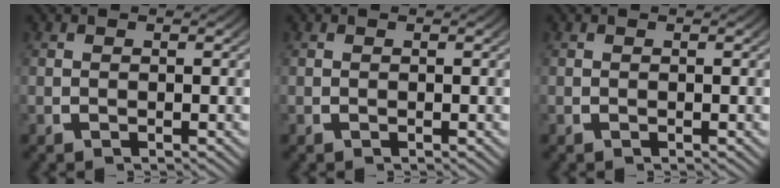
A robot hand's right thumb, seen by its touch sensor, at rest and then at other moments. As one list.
[{"total": 0.0}, {"total": 0.0}]